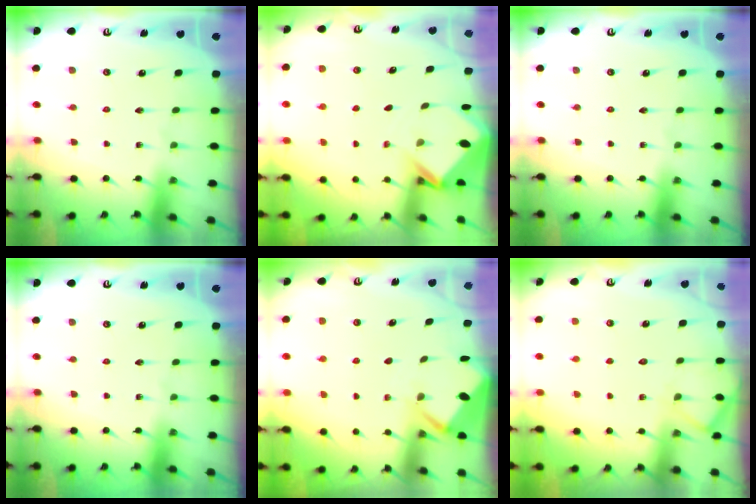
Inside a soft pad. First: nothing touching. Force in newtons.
{"total": 3.5, "press": 3.5, "slide": 0.2}
{"total": 0.0}
{"total": 0.0}
{"total": 2.8, "press": 2.8, "slide": 0.3}
{"total": 7.2, "press": 7.1, "slide": 0.8}